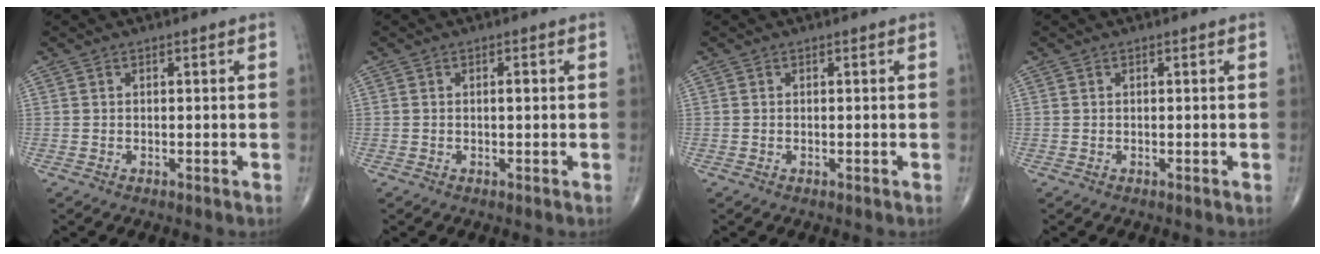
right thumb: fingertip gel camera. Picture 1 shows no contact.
{"total": 0.9, "force": [0.1, 0.3, 0.9], "torque": [-0.013, 0.001, 0.000]}
{"total": 0.0}
{"total": 0.0}